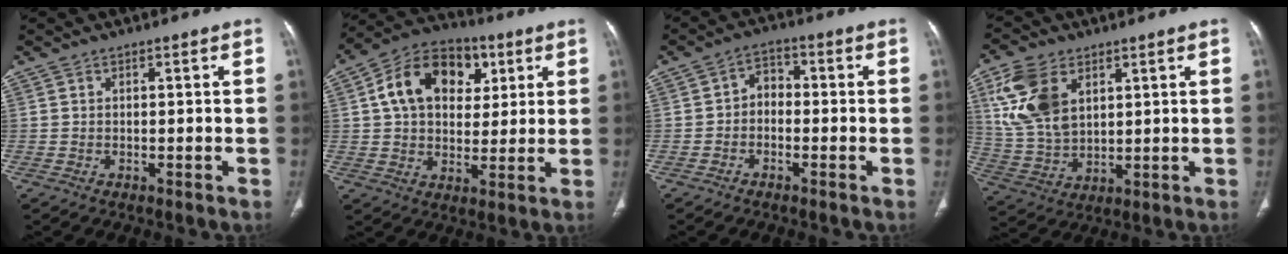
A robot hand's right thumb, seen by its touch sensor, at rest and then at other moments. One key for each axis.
{"total": 16.2, "fx": 4.9, "fy": 11.4, "fz": 10.4, "tx": -0.145, "ty": 0.006, "tz": 0.075}
{"total": 4.0, "fx": -0.9, "fy": 3.0, "fz": 2.4, "tx": -0.023, "ty": 0.023, "tz": -0.029}
{"total": 13.1, "fx": 5.1, "fy": 8.2, "fz": 8.9, "tx": -0.173, "ty": -0.013, "tz": 0.112}